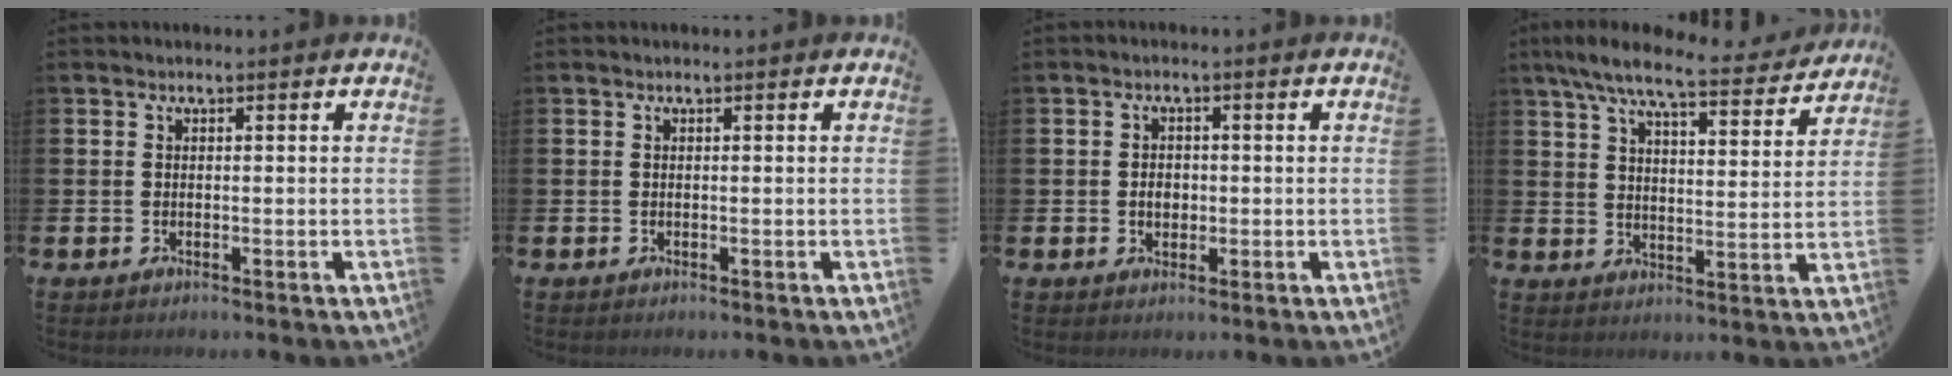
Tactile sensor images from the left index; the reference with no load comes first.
{"total": 0.0}
{"total": 2.3, "force": [-0.2, 1.7, 1.4], "torque": [-0.007, -0.002, -0.011]}
{"total": 8.6, "force": [7.5, 1.4, 3.8], "torque": [-0.090, -0.038, 0.130]}